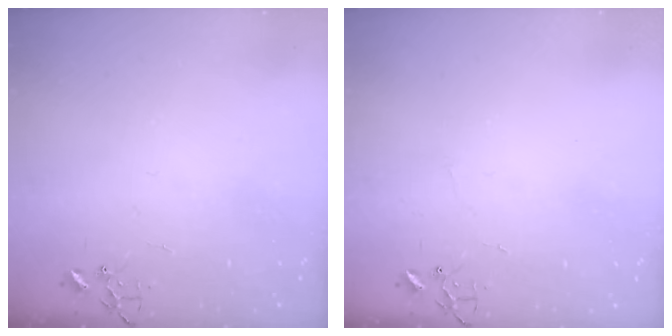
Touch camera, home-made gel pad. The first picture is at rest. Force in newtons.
{"total": 2.3, "press": 2.3, "slide": 0.4}